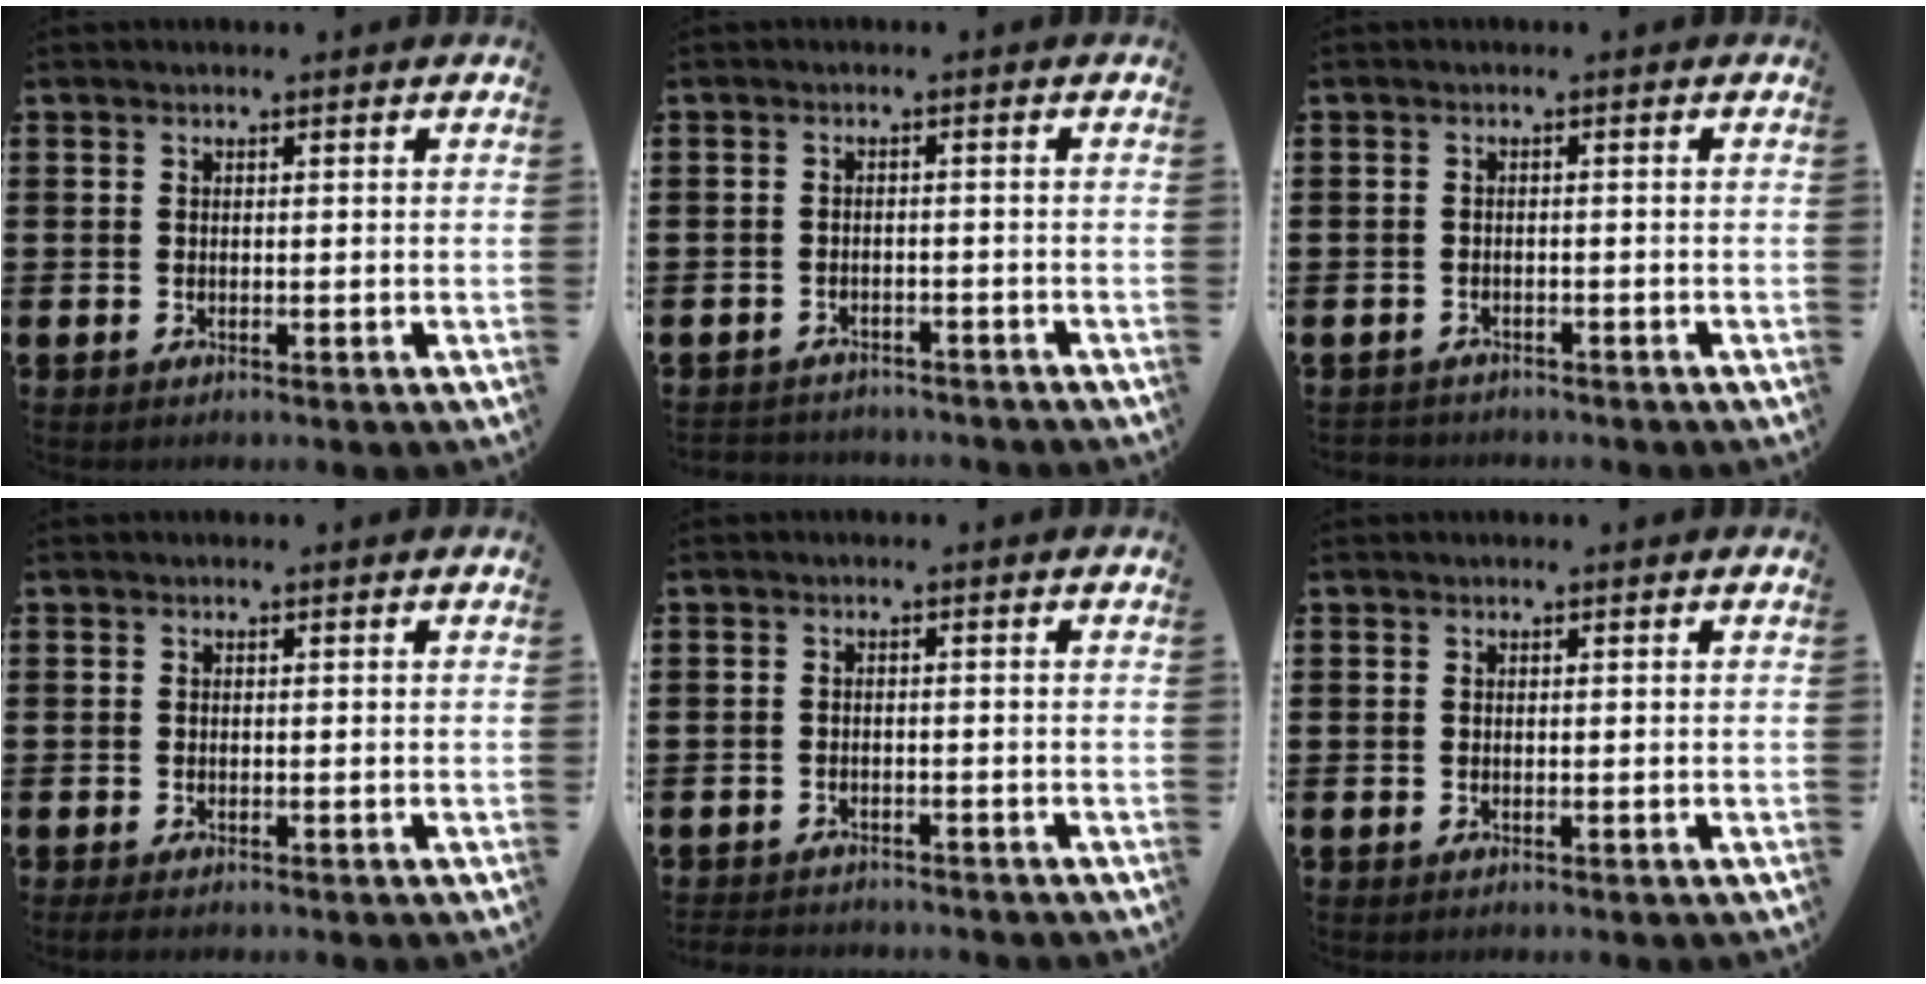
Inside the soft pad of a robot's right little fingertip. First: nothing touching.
{"total": 1.7, "force": [-1.7, 0.2, -0.3], "torque": [-0.001, 0.002, -0.039]}
{"total": 1.0, "force": [-0.9, 0.2, -0.1], "torque": [-0.001, 0.001, -0.021]}
{"total": 0.6, "force": [-0.3, 0.2, 0.5], "torque": [-0.010, 0.000, -0.007]}
{"total": 1.4, "force": [-1.4, 0.1, -0.2], "torque": [-0.002, 0.002, -0.031]}
{"total": 0.0}